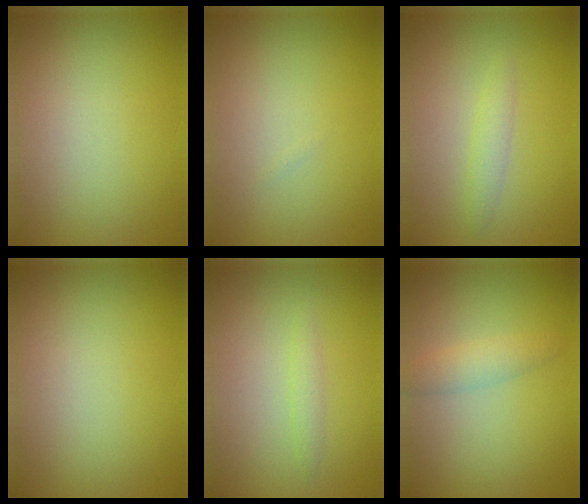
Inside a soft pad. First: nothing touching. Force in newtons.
{"total": 0.0}
{"total": 1.4, "press": 1.4, "slide": 0.0}
{"total": 0.0}
{"total": 1.0, "press": 1.0, "slide": 0.0}
{"total": 1.8, "press": 1.8, "slide": 0.1}